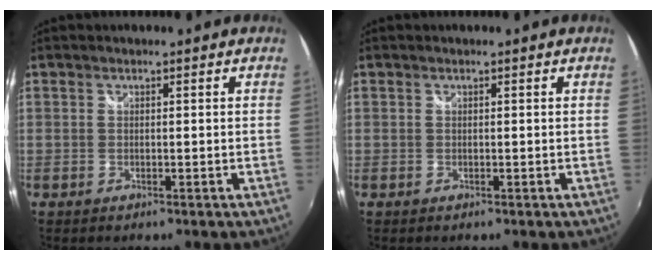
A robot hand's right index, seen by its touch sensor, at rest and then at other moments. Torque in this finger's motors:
{"motor_torque": [0.05, 0.05, 0.00, 0.00]}